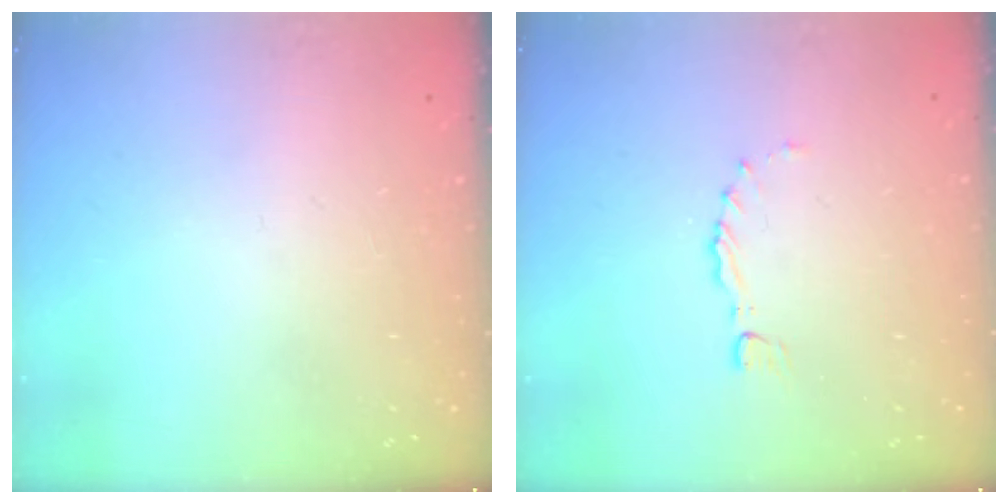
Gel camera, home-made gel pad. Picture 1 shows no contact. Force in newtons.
{"total": 0.0}